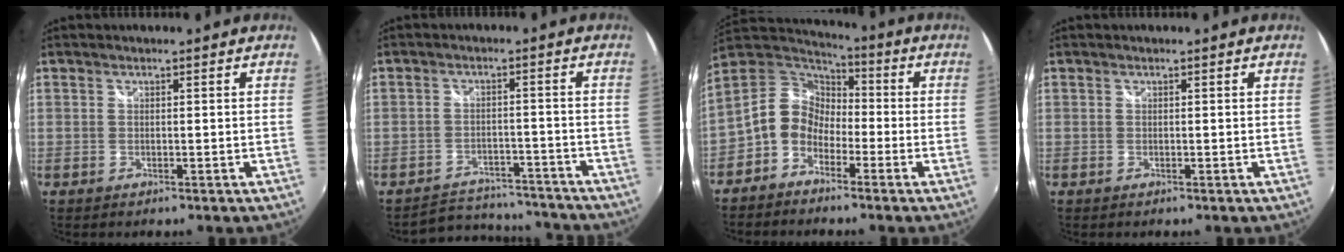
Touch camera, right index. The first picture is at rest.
{"total": 11.1, "force": [-10.1, 4.4, 1.5], "torque": [-0.044, 0.028, -0.128]}
{"total": 7.6, "force": [-3.6, 6.1, 2.8], "torque": [-0.062, 0.026, -0.084]}
{"total": 0.0}